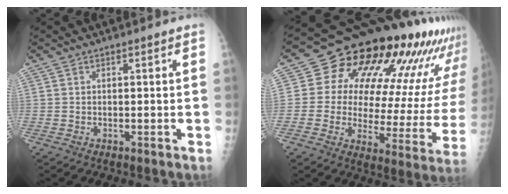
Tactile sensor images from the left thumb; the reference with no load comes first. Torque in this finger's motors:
{"motor_torque": [0.52, 0.70, -0.25, -0.33, 0.12]}